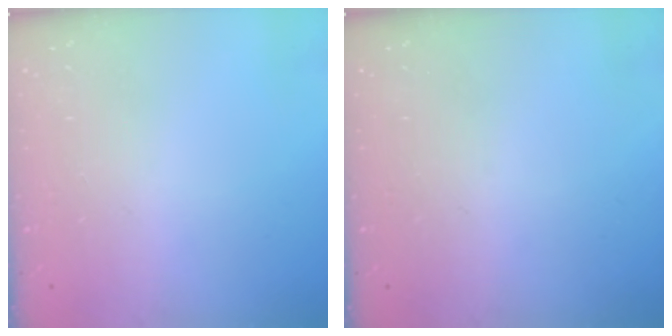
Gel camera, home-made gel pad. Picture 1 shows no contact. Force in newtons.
{"total": 0.0}